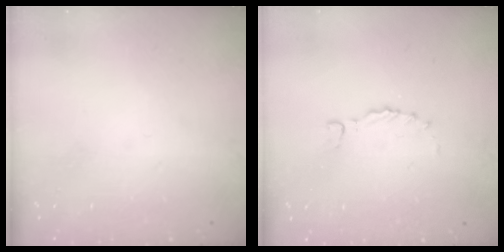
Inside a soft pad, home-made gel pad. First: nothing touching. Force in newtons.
{"total": 0.0}